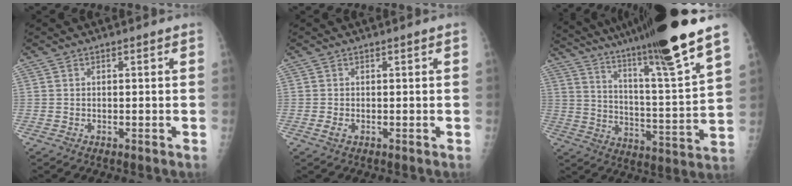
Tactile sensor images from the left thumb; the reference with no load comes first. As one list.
[{"total": 1.1, "force": [-0.1, 0.5, 1.0], "torque": [-0.019, 0.009, 0.003]}, {"total": 26.7, "force": [21.0, 1.0, 16.5], "torque": [-0.266, -0.102, 0.325]}]